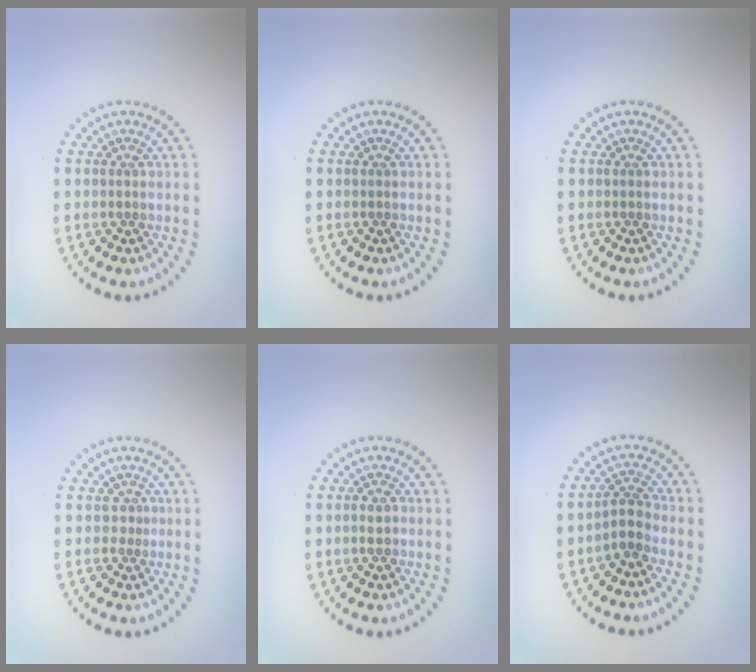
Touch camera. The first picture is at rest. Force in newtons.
{"total": 0.0}
{"total": 0.0}
{"total": 0.7, "press": 0.2, "slide": 0.6}
{"total": 1.1, "press": 1.1, "slide": 0.3}
{"total": 2.2, "press": 1.8, "slide": 1.3}